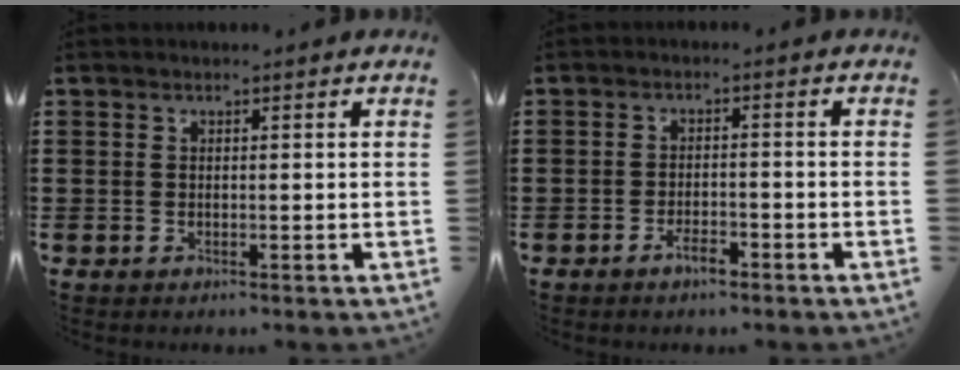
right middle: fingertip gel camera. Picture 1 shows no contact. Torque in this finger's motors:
{"motor_torque": [1.11, -0.12, 0.11, 0.04]}